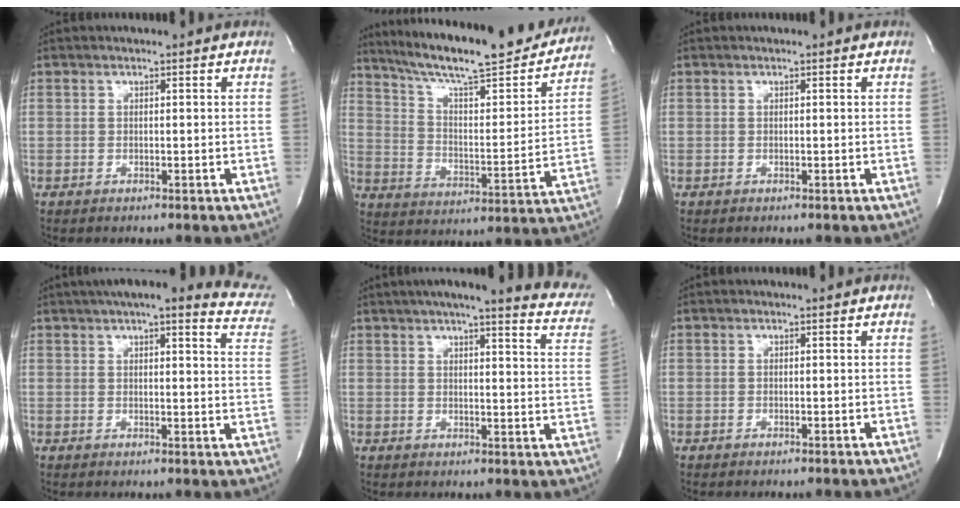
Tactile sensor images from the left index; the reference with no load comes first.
{"total": 25.7, "force": [22.4, 3.1, 12.2], "torque": [-0.193, -0.036, 0.310]}
{"total": 0.0}
{"total": 20.5, "force": [17.8, 3.4, 9.5], "torque": [-0.118, -0.027, 0.189]}
{"total": 19.6, "force": [16.4, 2.1, 10.6], "torque": [-0.132, -0.029, 0.178]}
{"total": 0.0}